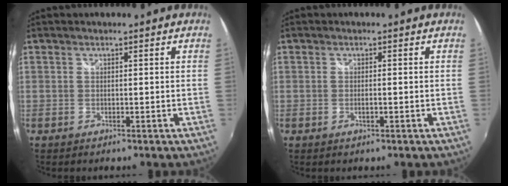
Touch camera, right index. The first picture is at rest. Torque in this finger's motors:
{"motor_torque": [-1.34, 0.80, -0.04, -0.01]}